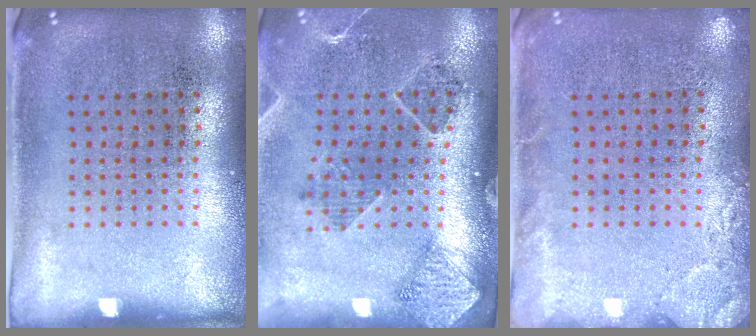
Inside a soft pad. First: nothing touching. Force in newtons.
{"total": 1.4, "press": 1.4, "slide": 0.1}
{"total": 2.0, "press": 2.0, "slide": 0.3}